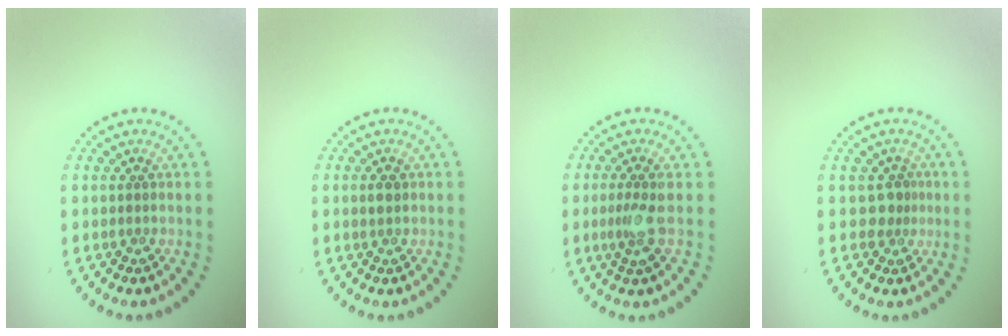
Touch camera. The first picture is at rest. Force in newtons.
{"total": 1.1, "press": 1.0, "slide": 0.2}
{"total": 2.1, "press": 1.5, "slide": 1.4}
{"total": 1.6, "press": 1.2, "slide": 1.0}